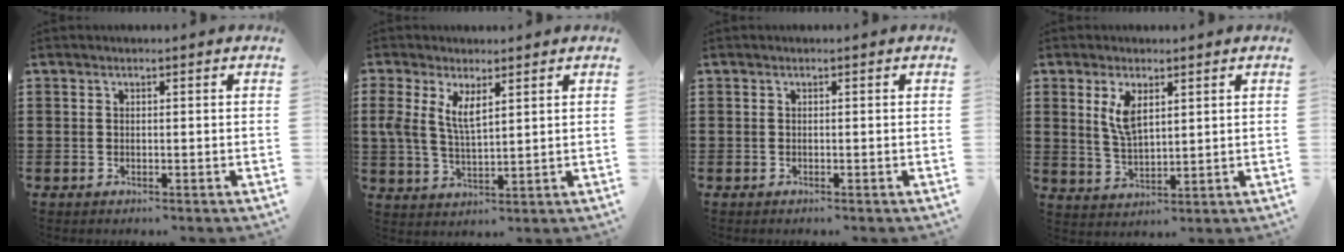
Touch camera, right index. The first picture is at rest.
{"total": 5.2, "force": [2.5, 2.0, 4.1], "torque": [-0.098, 0.001, 0.042]}
{"total": 0.0}
{"total": 5.0, "force": [2.0, 2.1, 4.0], "torque": [-0.086, 0.005, 0.036]}